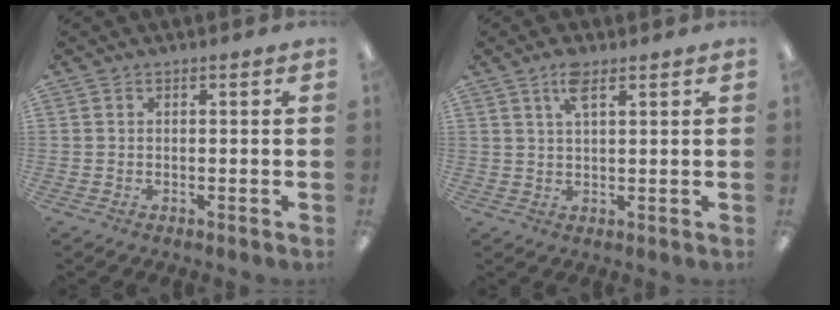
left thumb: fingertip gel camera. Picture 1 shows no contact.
{"total": 5.2, "force": [3.2, 1.7, 3.7], "torque": [-0.073, 0.001, 0.054]}